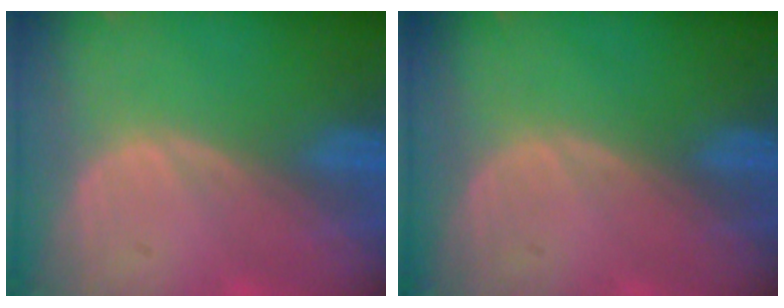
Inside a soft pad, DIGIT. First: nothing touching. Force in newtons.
{"total": 0.0}